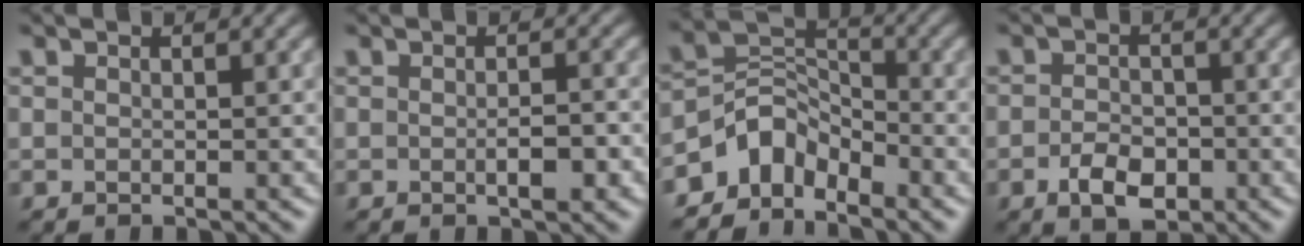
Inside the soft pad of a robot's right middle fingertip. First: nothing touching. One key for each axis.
{"total": 2.3, "fx": -0.6, "fy": 0.6, "fz": 2.1, "tx": -0.035, "ty": 0.000, "tz": -0.007}
{"total": 4.5, "fx": -3.4, "fy": 2.5, "fz": 1.6, "tx": -0.023, "ty": 0.008, "tz": -0.074}
{"total": 3.3, "fx": -1.3, "fy": 2.0, "fz": 2.2, "tx": -0.039, "ty": -0.001, "tz": -0.027}